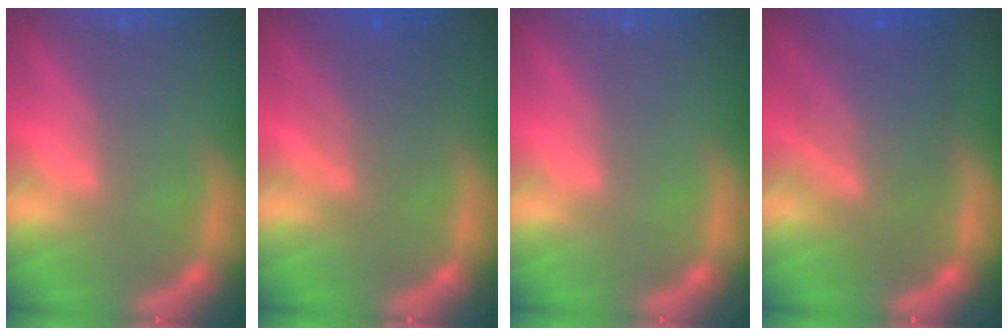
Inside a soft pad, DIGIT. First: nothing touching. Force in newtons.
{"total": 4.6}
{"total": 0.0}
{"total": 8.0}